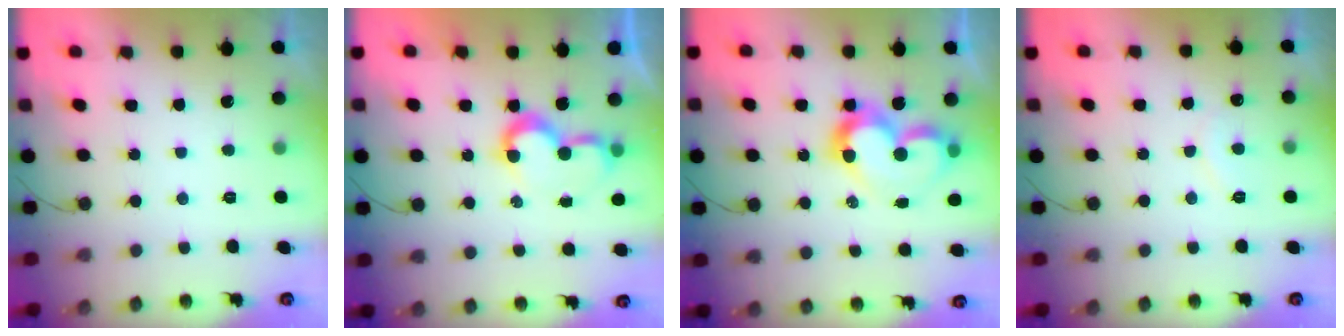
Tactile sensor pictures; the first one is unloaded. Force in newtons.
{"total": 7.5, "press": 7.4, "slide": 0.9}
{"total": 11.4, "press": 10.9, "slide": 3.2}
{"total": 4.9, "press": 4.9, "slide": 0.4}